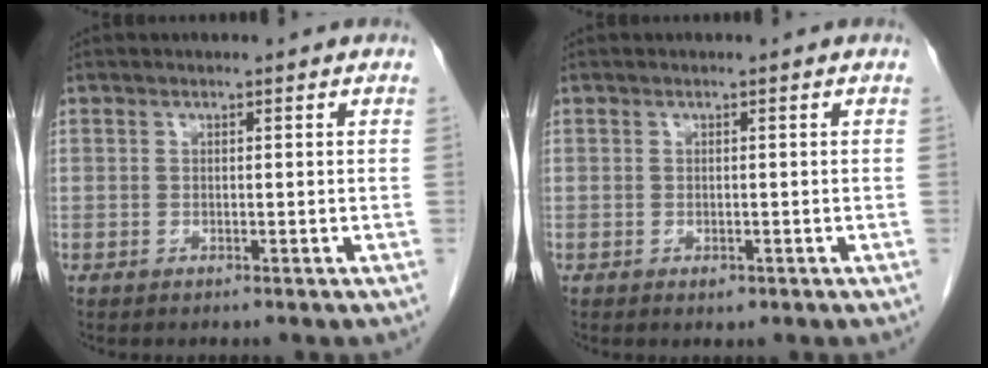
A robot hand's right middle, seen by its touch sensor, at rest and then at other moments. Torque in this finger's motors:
{"motor_torque": [0.50, -0.28, 0.02, 0.00]}